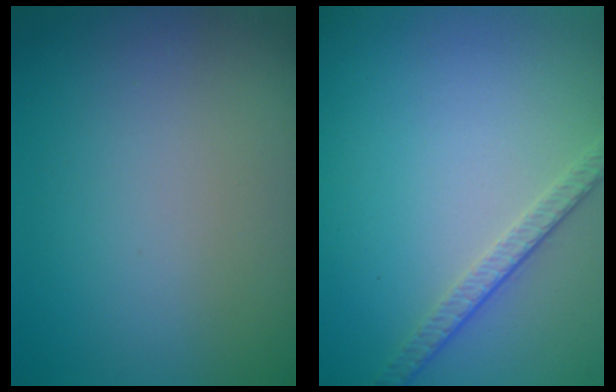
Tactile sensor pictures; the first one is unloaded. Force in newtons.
{"total": 2.5, "press": 2.1, "slide": 1.4}